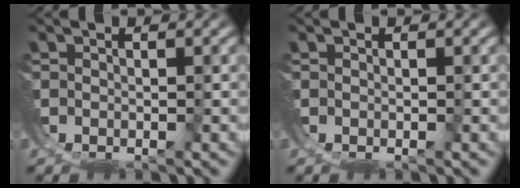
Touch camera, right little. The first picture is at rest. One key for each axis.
{"total": 0.0}